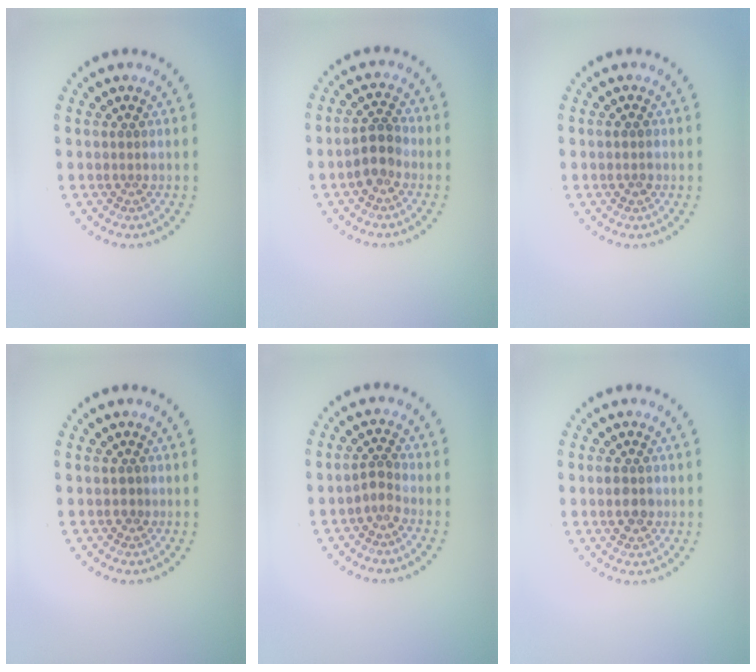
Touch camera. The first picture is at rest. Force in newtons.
{"total": 2.7, "press": 2.5, "slide": 1.0}
{"total": 1.0, "press": 1.0, "slide": 0.3}
{"total": 0.7, "press": 0.6, "slide": 0.3}
{"total": 1.4, "press": 1.1, "slide": 0.9}
{"total": 2.5, "press": 2.5, "slide": 0.2}